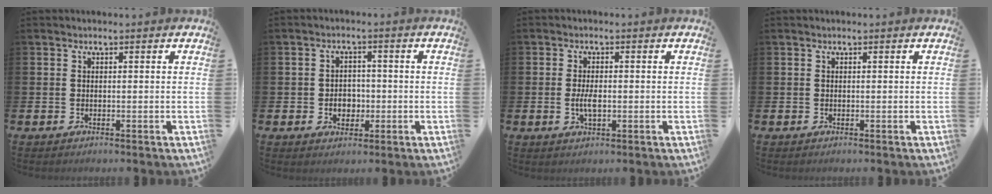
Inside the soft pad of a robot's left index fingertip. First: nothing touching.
{"total": 3.1, "force": [-0.7, 2.6, 1.7], "torque": [-0.019, -0.002, -0.020]}
{"total": 2.9, "force": [-0.2, 1.2, 2.6], "torque": [-0.039, -0.004, -0.006]}
{"total": 0.0}